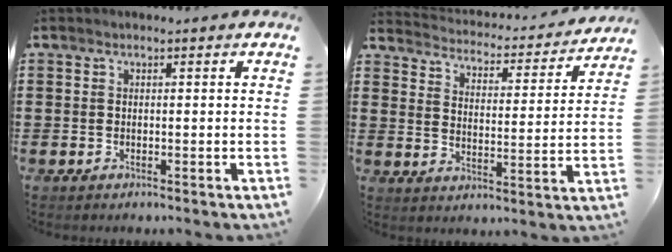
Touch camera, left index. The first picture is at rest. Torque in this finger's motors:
{"motor_torque": [-0.79, 0.72, 0.00, 0.00]}